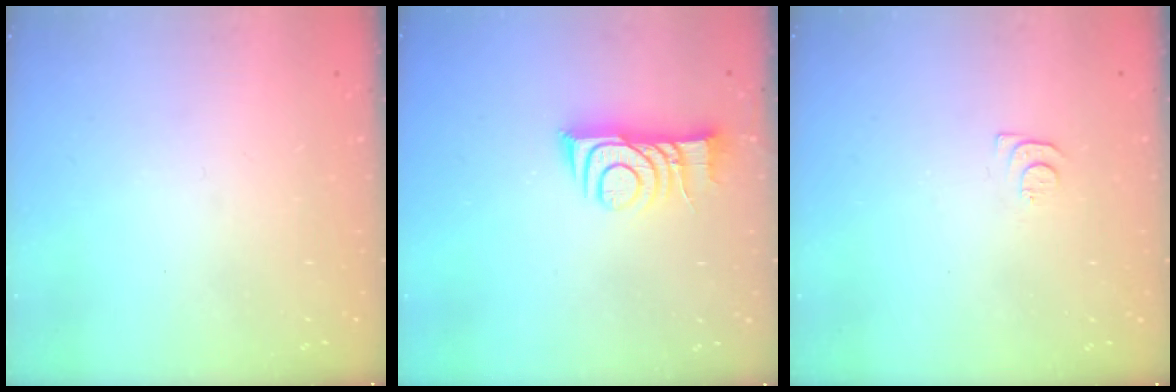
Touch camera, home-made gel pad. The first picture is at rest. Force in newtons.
{"total": 10.6, "press": 10.6, "slide": 1.0}
{"total": 4.6, "press": 4.6, "slide": 0.6}